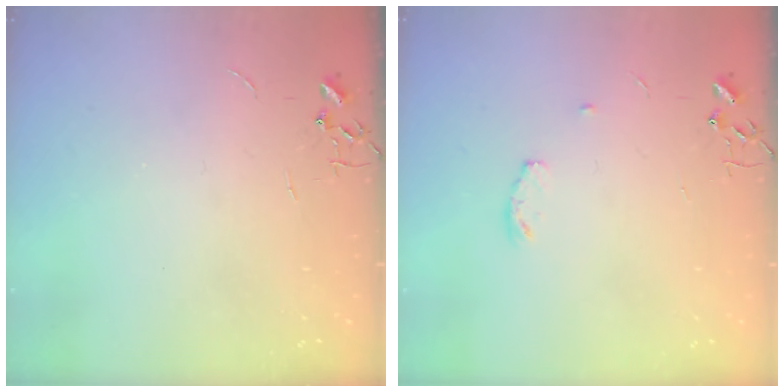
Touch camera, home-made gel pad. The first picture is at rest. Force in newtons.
{"total": 4.0, "press": 4.0, "slide": 0.6}